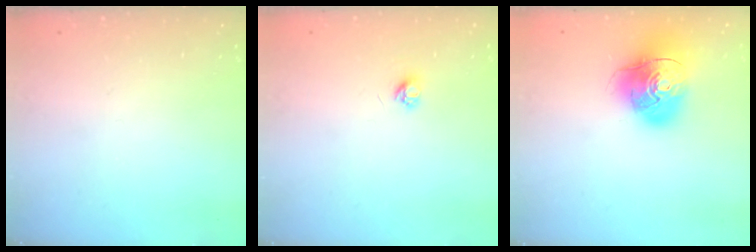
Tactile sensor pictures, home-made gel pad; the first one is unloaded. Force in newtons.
{"total": 3.2, "press": 3.2, "slide": 0.4}
{"total": 13.7, "press": 13.6, "slide": 1.7}